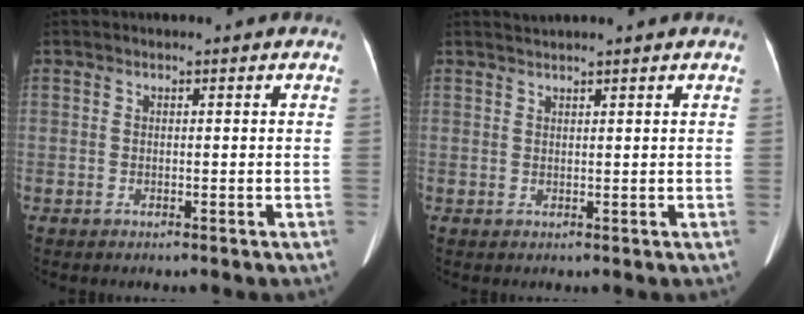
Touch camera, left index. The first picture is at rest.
{"total": 3.6, "force": [3.3, -0.5, 1.4], "torque": [-0.018, 0.031, 0.054]}